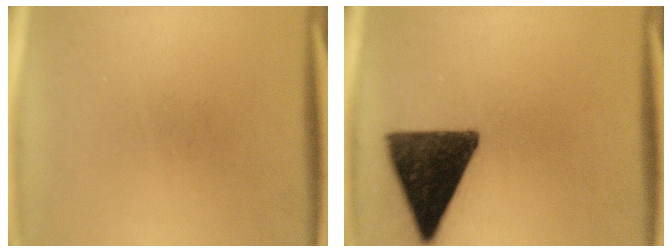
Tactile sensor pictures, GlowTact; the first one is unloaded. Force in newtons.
{"total": 14.1}